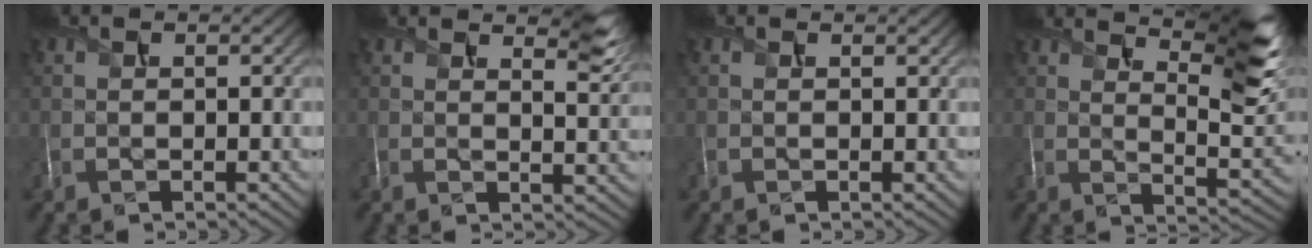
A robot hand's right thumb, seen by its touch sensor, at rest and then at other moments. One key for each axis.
{"total": 5.1, "fx": 3.8, "fy": 1.1, "fz": 3.1, "tx": -0.051, "ty": -0.003, "tz": 0.066}
{"total": 0.5, "fx": 0.4, "fy": 0.3, "fz": 0.1, "tx": -0.004, "ty": -0.003, "tz": 0.005}
{"total": 11.0, "fx": 7.4, "fy": 2.2, "fz": 7.8, "tx": -0.132, "ty": -0.001, "tz": 0.121}